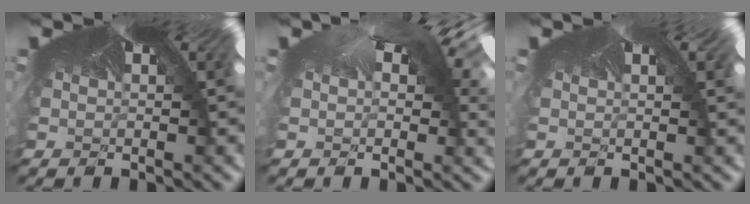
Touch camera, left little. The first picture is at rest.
{"total": 1.2, "force": [0.6, 0.9, -0.6], "torque": [-0.030, 0.015, 0.007]}
{"total": 1.0, "force": [-0.1, -0.6, -0.8], "torque": [0.007, 0.004, -0.006]}